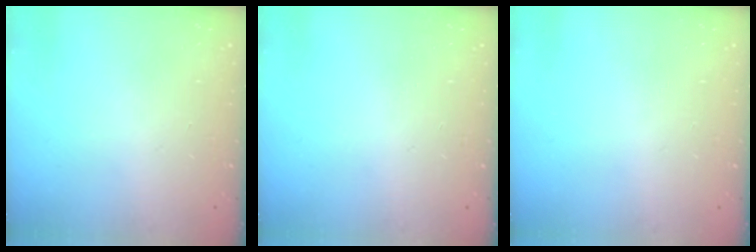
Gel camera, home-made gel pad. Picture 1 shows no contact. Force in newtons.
{"total": 0.0}
{"total": 0.0}